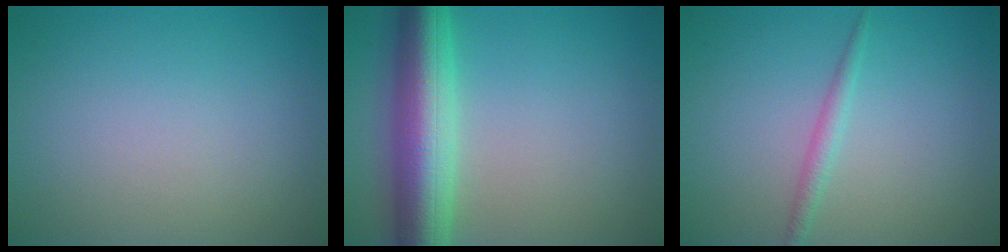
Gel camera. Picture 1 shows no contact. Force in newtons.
{"total": 8.2, "press": 8.1, "slide": 0.3}
{"total": 1.4, "press": 1.4, "slide": 0.1}